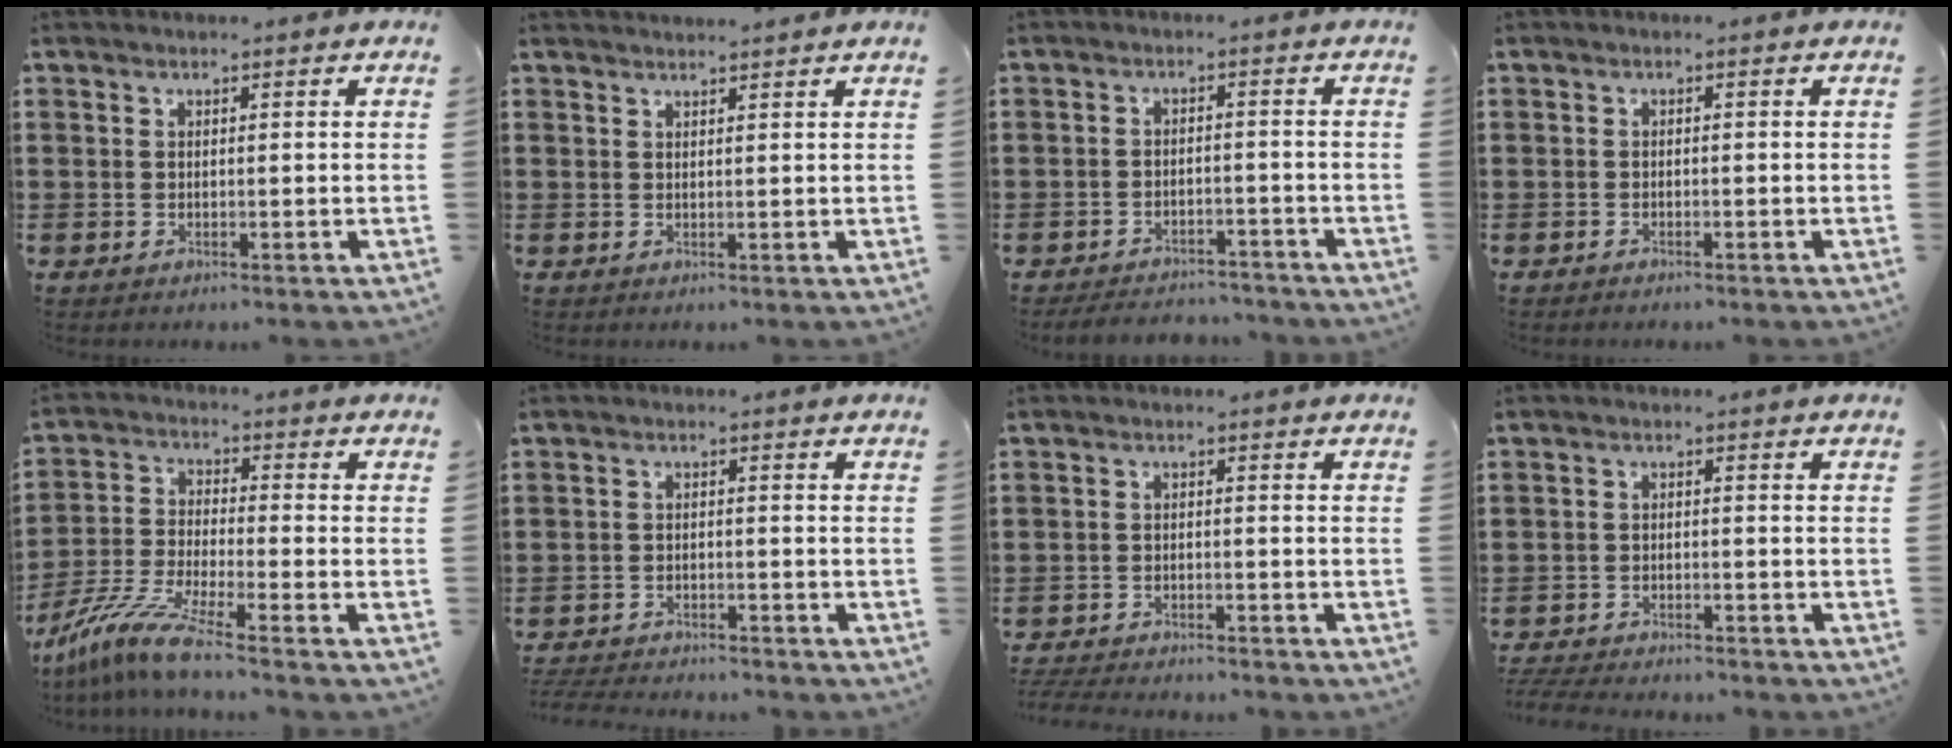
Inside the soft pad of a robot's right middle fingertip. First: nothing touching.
{"total": 1.5, "force": [1.4, -0.1, 0.1], "torque": [-0.006, 0.000, 0.028]}
{"total": 3.3, "force": [-3.3, 0.3, 0.1], "torque": [-0.013, 0.001, -0.068]}
{"total": 0.6, "force": [-0.6, 0.0, 0.0], "torque": [-0.002, -0.003, -0.012]}
{"total": 8.4, "force": [-6.9, 0.2, 4.7], "torque": [-0.113, -0.015, -0.140]}
{"total": 3.2, "force": [-3.2, -0.2, 0.0], "torque": [-0.020, -0.006, -0.068]}
{"total": 3.0, "force": [-3.0, -0.1, 0.2], "torque": [-0.022, -0.006, -0.063]}
{"total": 3.4, "force": [-3.4, 0.0, 0.2], "torque": [-0.022, -0.003, -0.071]}